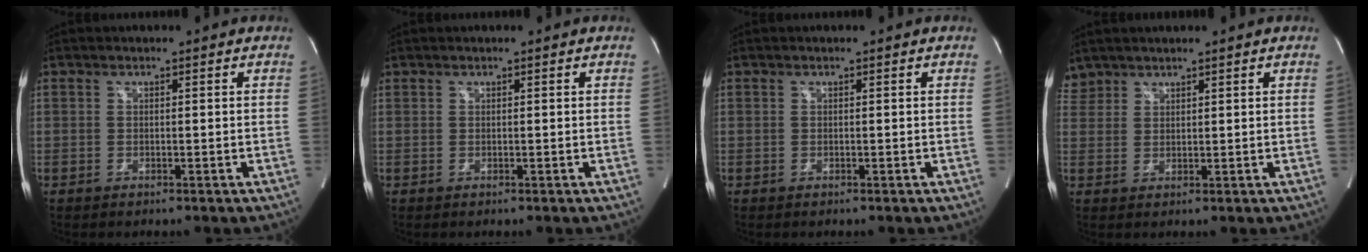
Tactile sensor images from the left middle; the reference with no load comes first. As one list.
[{"total": 0.0}, {"total": 0.0}, {"total": 2.8, "force": [2.5, 1.1, -0.3], "torque": [0.008, 0.013, 0.050]}]